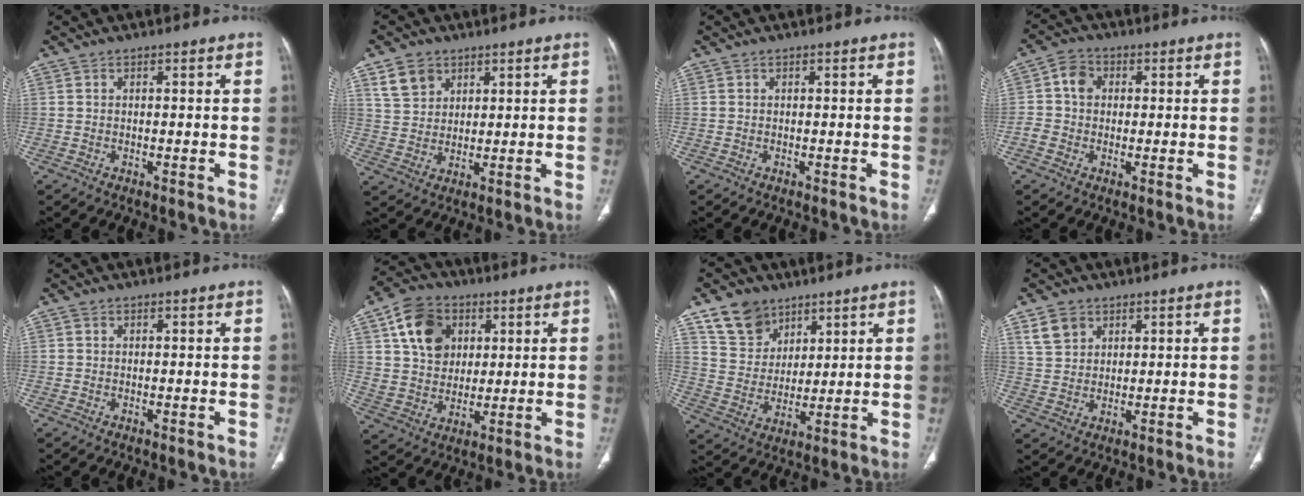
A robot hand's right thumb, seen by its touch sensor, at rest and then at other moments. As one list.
[{"total": 6.4, "force": [3.7, 4.7, 2.4], "torque": [-0.027, -0.014, 0.076]}, {"total": 0.0}, {"total": 5.3, "force": [0.5, 4.6, 2.7], "torque": [-0.034, 0.016, 0.001]}, {"total": 0.0}, {"total": 13.5, "force": [5.0, 10.4, 7.1], "torque": [-0.099, -0.006, 0.089]}, {"total": 10.1, "force": [6.7, 7.1, 2.7], "torque": [-0.023, -0.034, 0.134]}, {"total": 5.3, "force": [3.0, 3.9, 2.1], "torque": [-0.026, -0.011, 0.064]}]